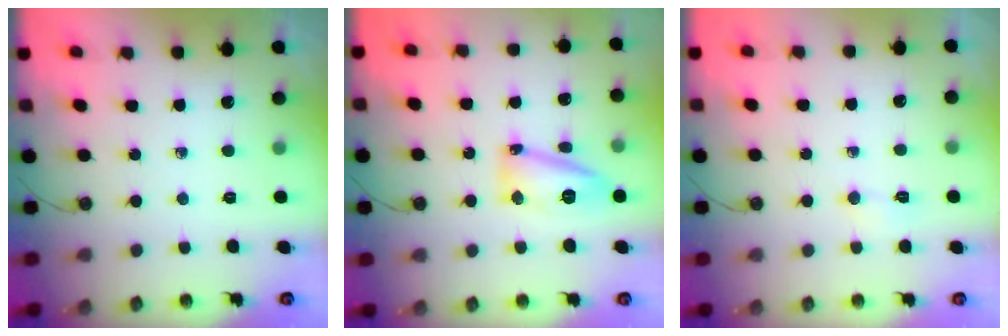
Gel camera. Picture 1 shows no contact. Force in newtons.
{"total": 13.5, "press": 13.4, "slide": 1.1}
{"total": 2.9, "press": 2.9, "slide": 0.5}